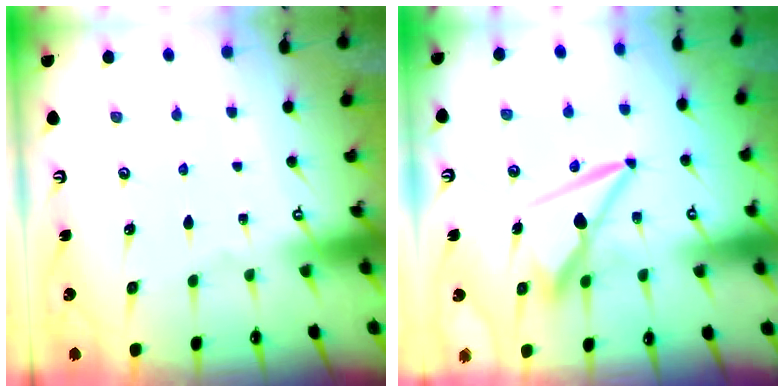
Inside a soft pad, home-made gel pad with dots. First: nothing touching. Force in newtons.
{"total": 9.7, "press": 9.6, "slide": 1.2}